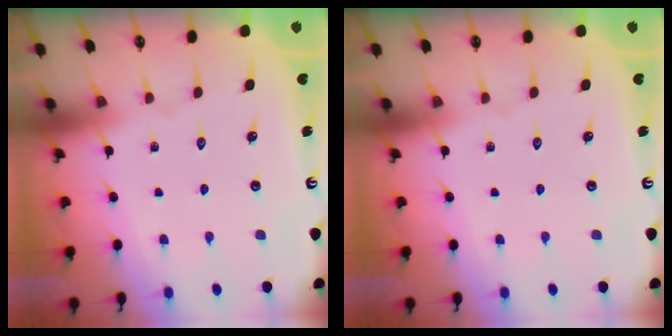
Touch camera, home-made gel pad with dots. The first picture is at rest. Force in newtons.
{"total": 0.0}